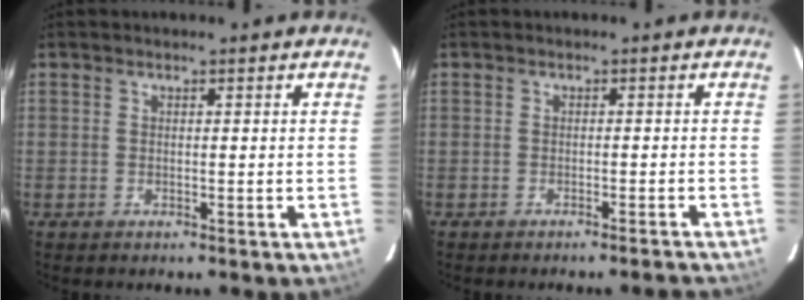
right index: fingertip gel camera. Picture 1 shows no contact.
{"total": 2.7, "force": [-2.5, -0.3, 0.7], "torque": [-0.012, 0.007, -0.026]}